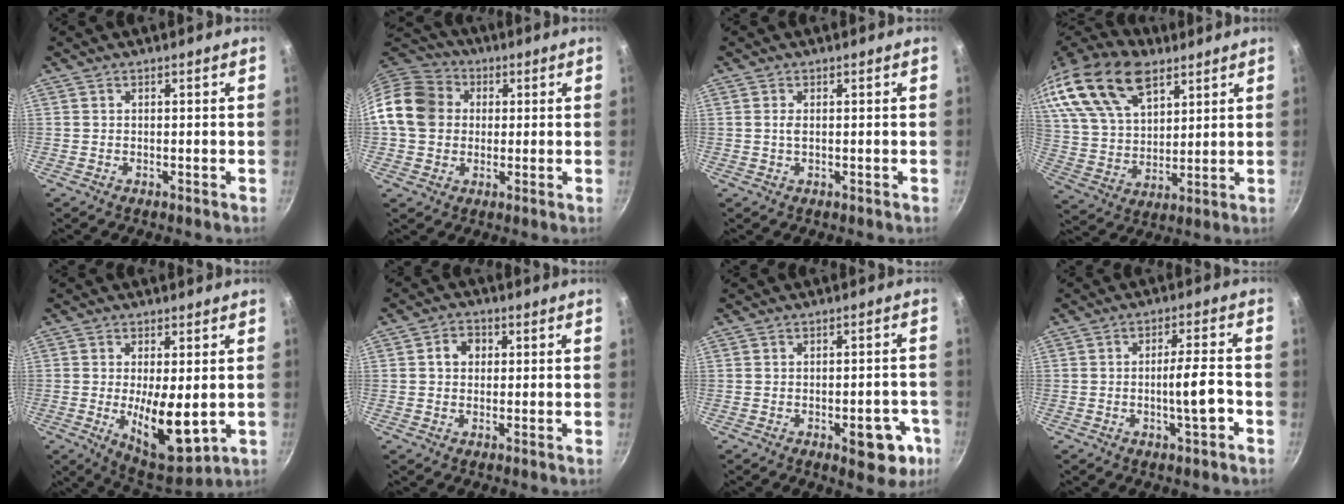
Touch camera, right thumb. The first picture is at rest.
{"total": 13.3, "force": [1.5, 11.4, 6.8], "torque": [-0.106, 0.025, 0.012]}
{"total": 1.1, "force": [0.2, 0.4, 1.0], "torque": [-0.021, 0.000, 0.002]}
{"total": 24.6, "force": [14.3, 13.7, 14.5], "torque": [-0.283, -0.008, 0.265]}
{"total": 12.1, "force": [-1.0, 4.8, 11.1], "torque": [-0.163, -0.019, -0.002]}
{"total": 4.1, "force": [0.7, 3.4, 2.1], "torque": [-0.012, 0.006, 0.006]}
{"total": 9.0, "force": [-3.5, 4.5, 7.0], "torque": [-0.045, 0.023, -0.038]}
{"total": 6.6, "force": [-2.2, 1.2, 6.1], "torque": [-0.089, 0.019, -0.035]}